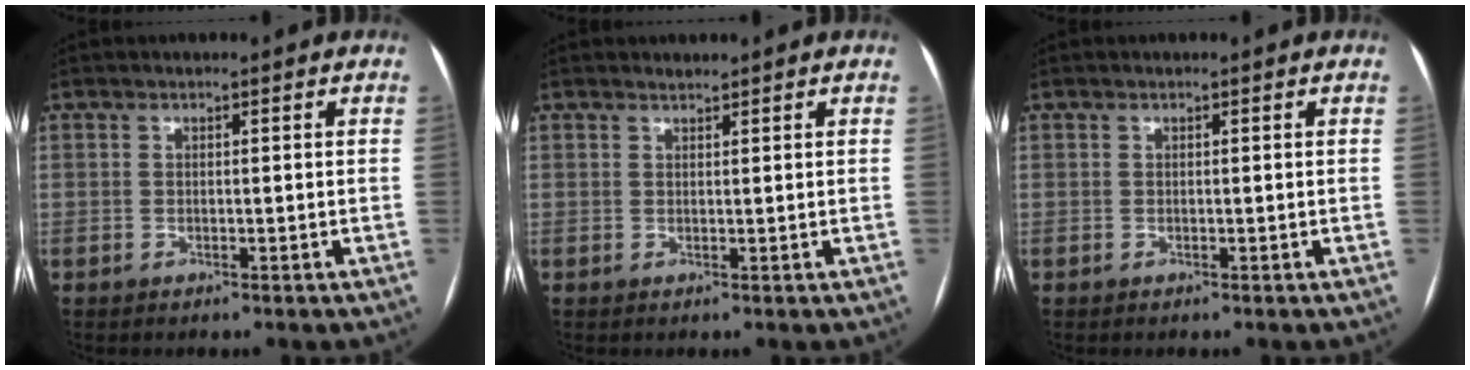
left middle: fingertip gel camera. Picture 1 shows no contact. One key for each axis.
{"total": 0.7, "fx": 0.7, "fy": 0.1, "fz": 0.1, "tx": -0.008, "ty": 0.003, "tz": 0.014}
{"total": 0.0}